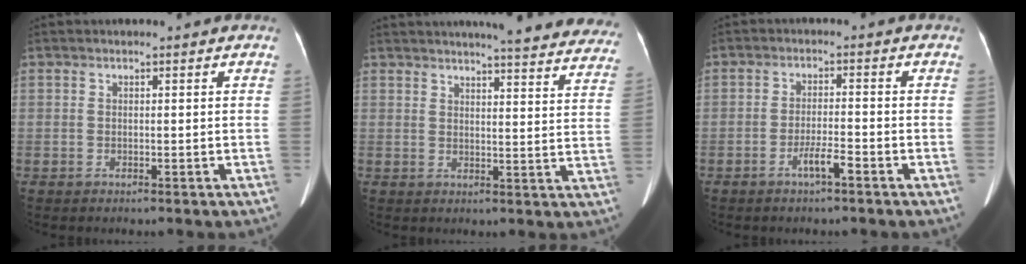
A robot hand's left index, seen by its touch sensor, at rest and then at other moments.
{"total": 26.2, "force": [24.0, 2.9, 10.2], "torque": [-0.131, -0.066, 0.265]}
{"total": 3.2, "force": [-2.1, 0.2, 2.4], "torque": [-0.043, -0.001, -0.041]}